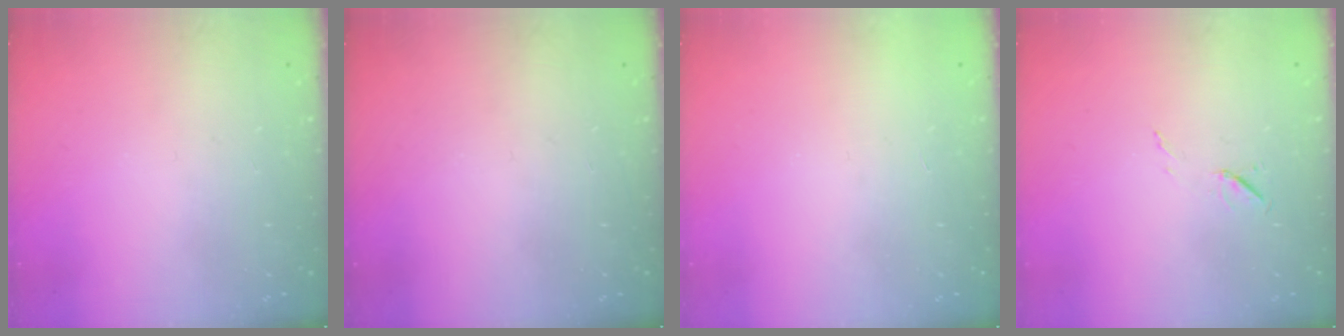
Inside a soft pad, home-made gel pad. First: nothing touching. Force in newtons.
{"total": 0.0}
{"total": 1.5, "press": 1.5, "slide": 0.1}
{"total": 5.0, "press": 4.6, "slide": 1.9}